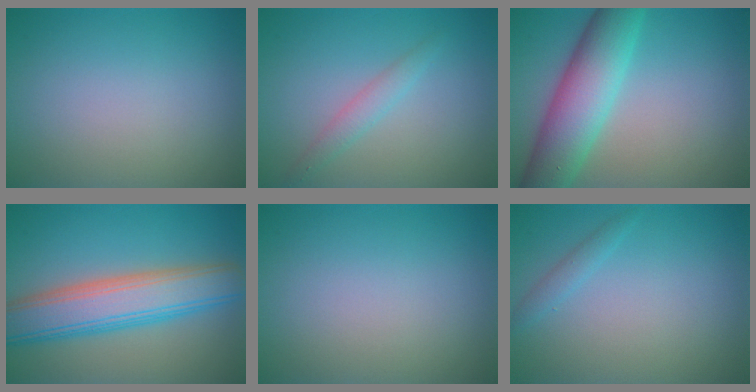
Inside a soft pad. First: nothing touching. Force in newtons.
{"total": 1.6, "press": 1.6, "slide": 0.1}
{"total": 7.8, "press": 7.8, "slide": 0.4}
{"total": 7.8, "press": 7.8, "slide": 0.5}
{"total": 0.0}
{"total": 1.1, "press": 1.1, "slide": 0.1}